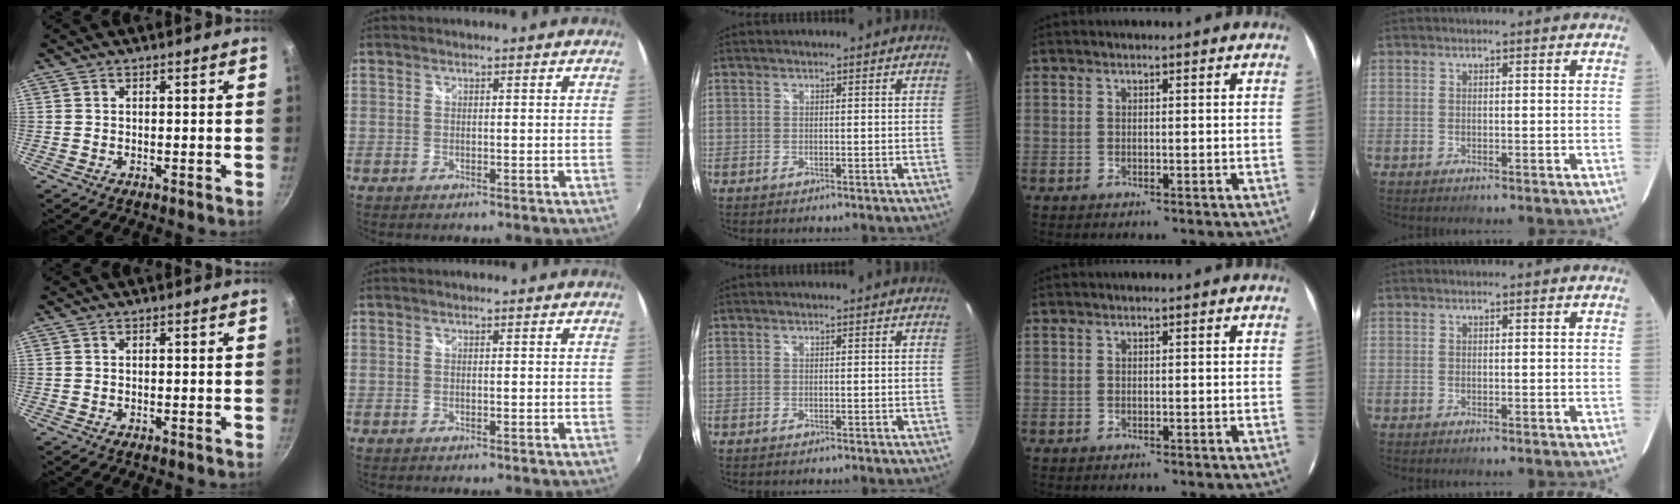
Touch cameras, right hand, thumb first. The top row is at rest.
{}